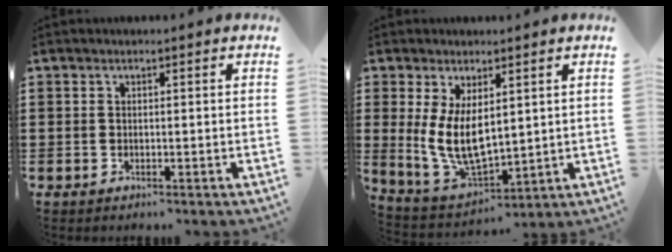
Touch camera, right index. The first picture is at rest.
{"total": 8.5, "force": [1.4, 4.3, 7.2], "torque": [-0.164, -0.011, 0.027]}